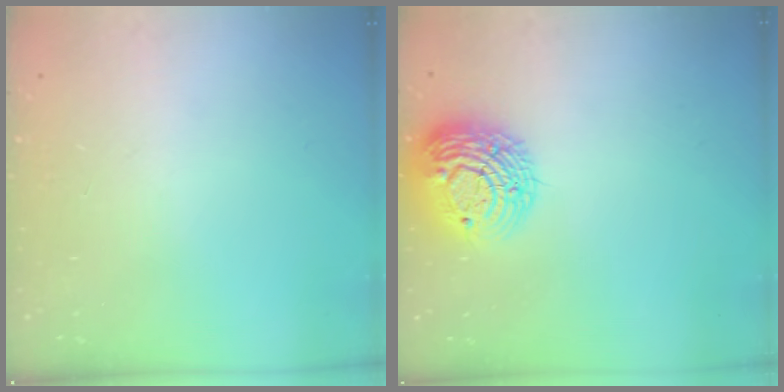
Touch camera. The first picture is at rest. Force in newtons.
{"total": 14.1, "press": 14.1, "slide": 1.0}